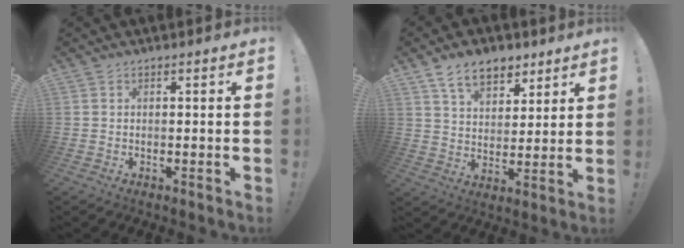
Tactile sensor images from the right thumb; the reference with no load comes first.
{"total": 11.4, "force": [7.2, 6.9, 5.6], "torque": [-0.079, -0.034, 0.136]}